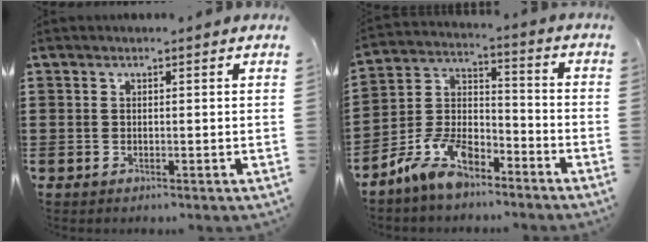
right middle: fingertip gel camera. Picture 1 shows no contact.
{"total": 10.0, "force": [-7.8, 4.2, 4.7], "torque": [-0.109, 0.022, -0.152]}